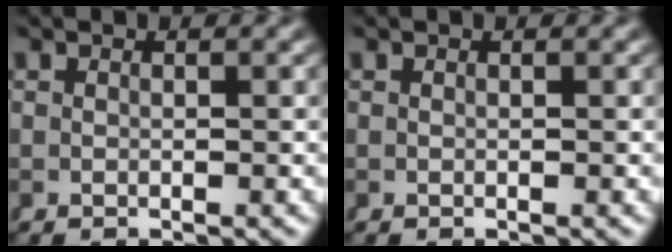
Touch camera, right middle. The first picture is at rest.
{"total": 0.0}